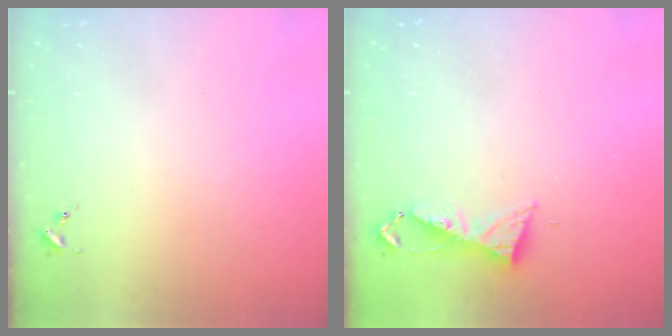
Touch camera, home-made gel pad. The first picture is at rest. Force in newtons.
{"total": 6.0, "press": 5.9, "slide": 0.7}